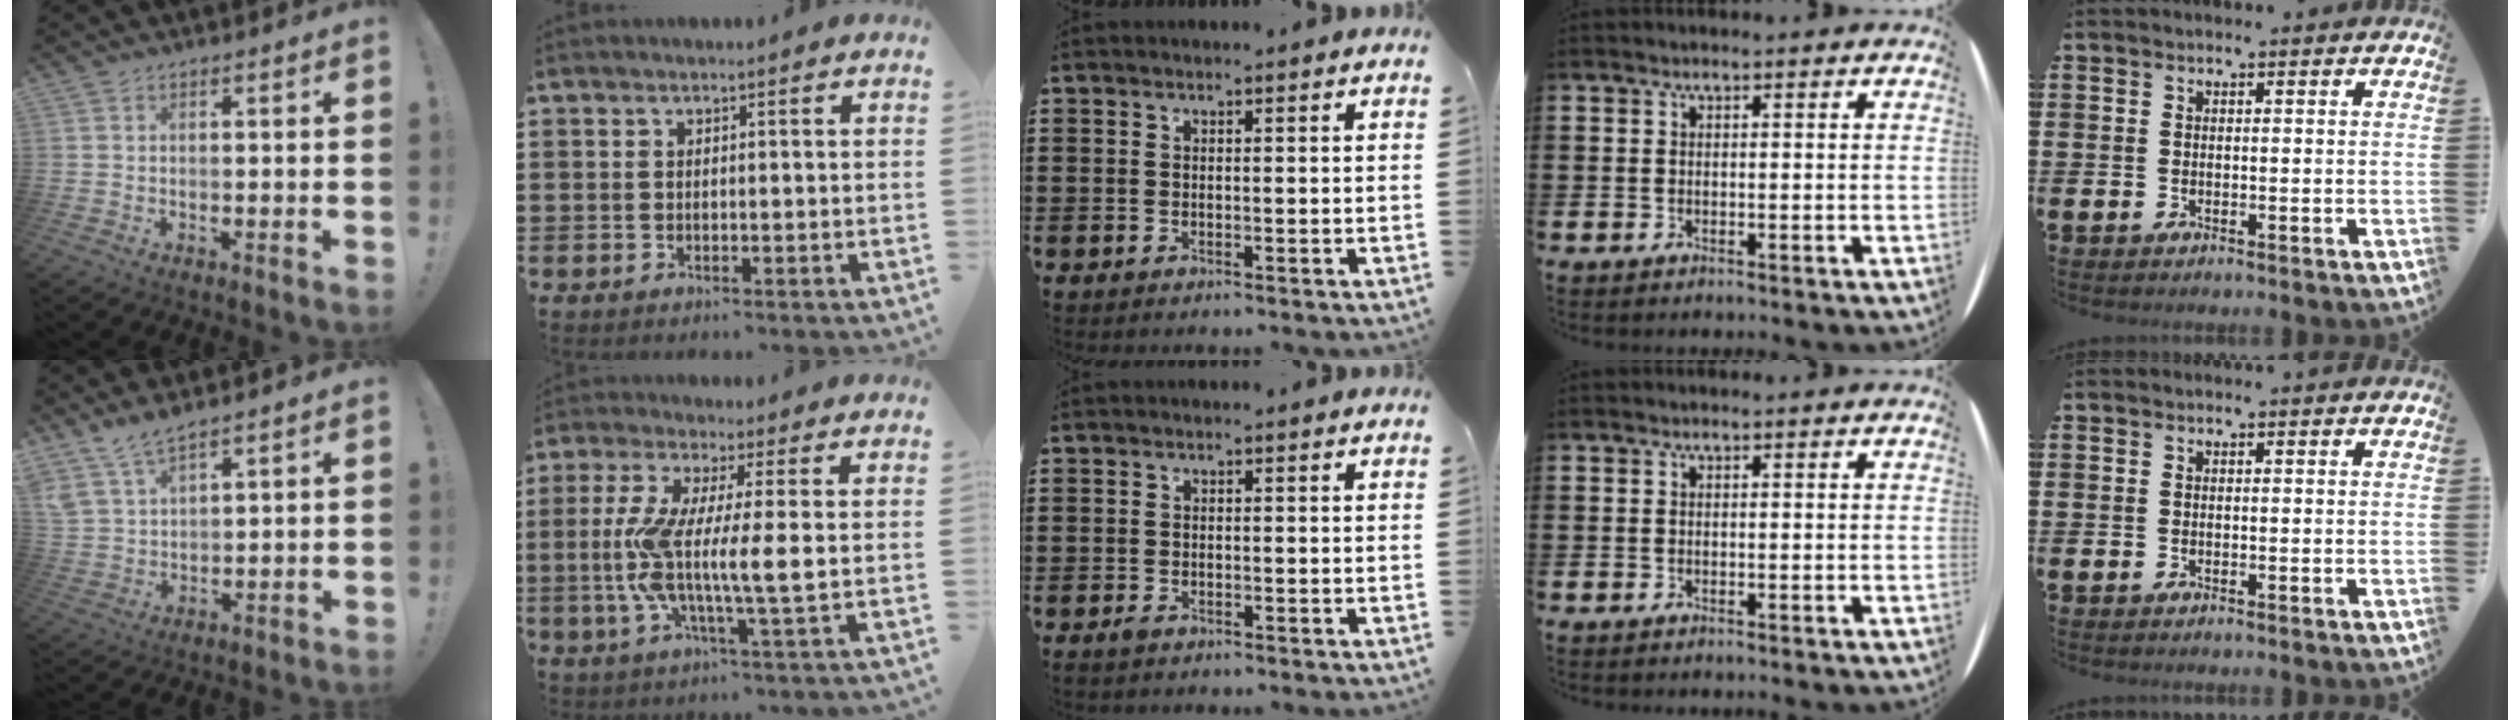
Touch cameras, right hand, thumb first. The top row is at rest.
{"thumb": {"total": 7.1, "force": [6.2, 1.9, 2.8], "torque": [-0.067, -0.033, 0.123]}, "index": {"total": 9.7, "force": [-0.3, 0.8, 9.7], "torque": [-0.204, -0.016, -0.015]}, "middle": {"total": 0.9, "force": [-0.6, 0.5, 0.5], "torque": [-0.010, -0.002, -0.013]}}